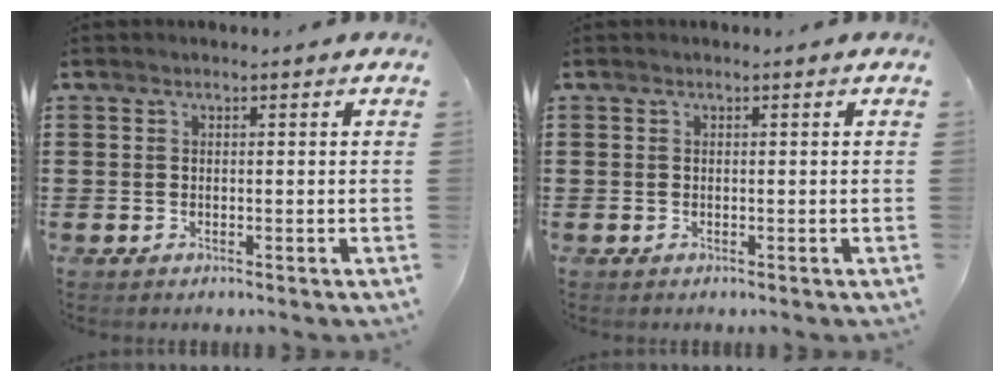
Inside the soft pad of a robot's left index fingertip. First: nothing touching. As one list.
[{"total": 0.0}]